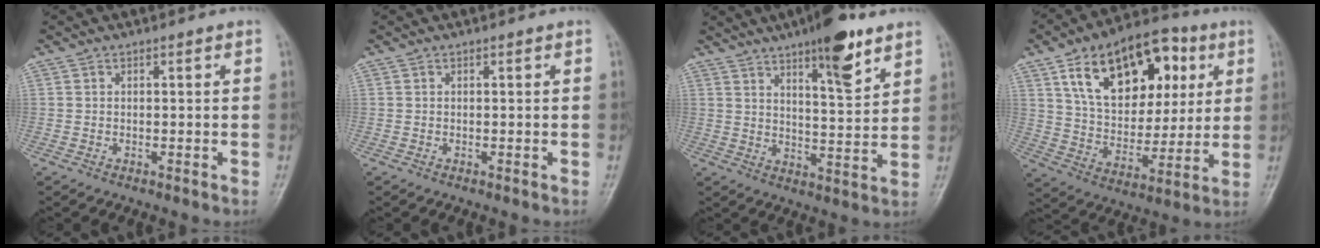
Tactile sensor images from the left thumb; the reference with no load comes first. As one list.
[{"total": 0.0}, {"total": 12.0, "force": [7.6, 3.0, 8.8], "torque": [-0.114, -0.043, 0.115]}, {"total": 22.4, "force": [8.8, 13.6, 15.5], "torque": [-0.200, -0.014, 0.143]}]